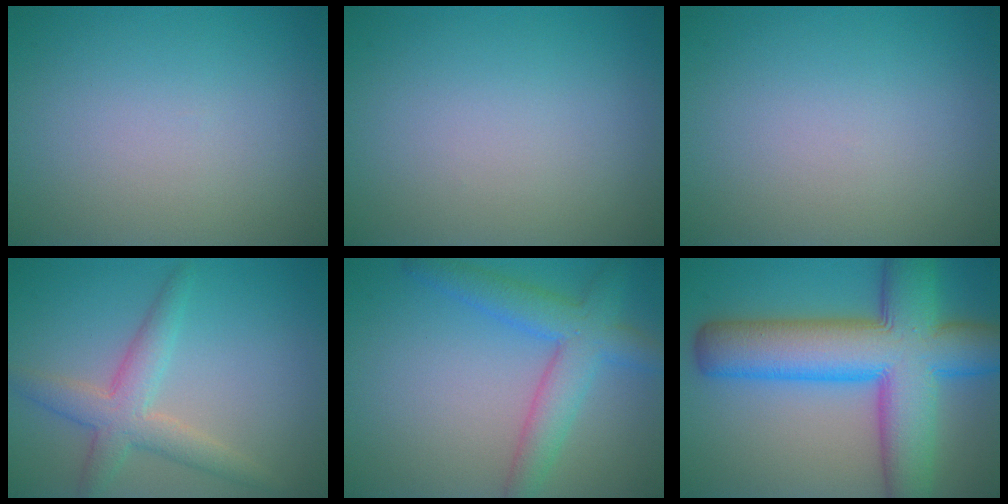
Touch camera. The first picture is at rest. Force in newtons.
{"total": 0.0}
{"total": 0.0}
{"total": 3.9, "press": 3.8, "slide": 0.3}
{"total": 4.7, "press": 4.6, "slide": 0.4}
{"total": 13.4, "press": 13.4, "slide": 0.3}